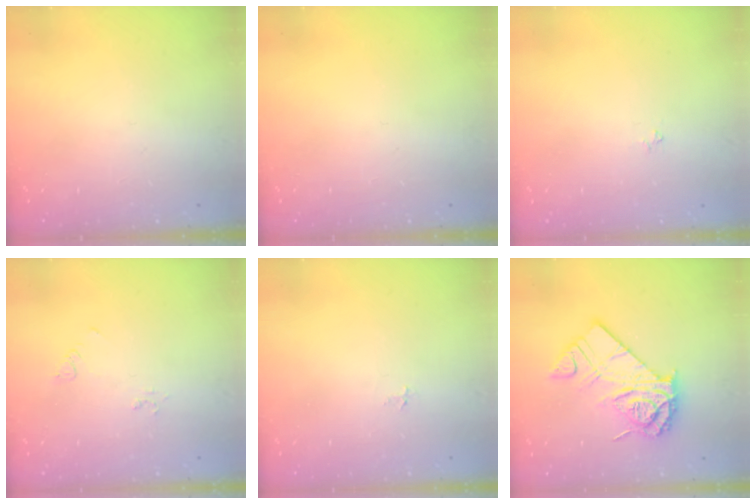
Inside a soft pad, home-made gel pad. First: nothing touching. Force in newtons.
{"total": 0.0}
{"total": 2.4, "press": 2.3, "slide": 0.5}
{"total": 3.5, "press": 3.4, "slide": 0.4}
{"total": 2.7, "press": 2.7, "slide": 0.3}
{"total": 12.0, "press": 12.0, "slide": 0.8}